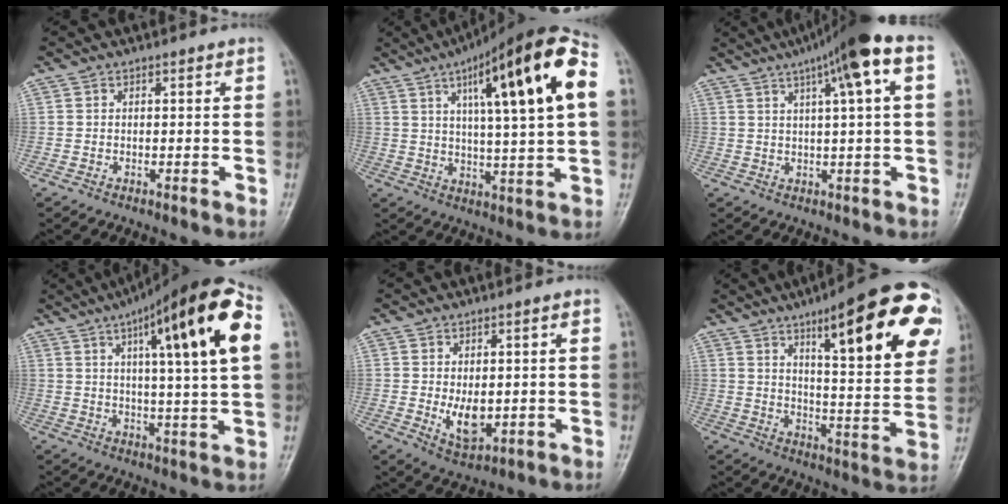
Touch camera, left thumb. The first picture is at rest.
{"total": 20.7, "force": [6.6, 3.4, 19.3], "torque": [-0.293, 0.011, 0.093]}
{"total": 12.5, "force": [5.3, 1.3, 11.2], "torque": [-0.182, 0.022, 0.077]}
{"total": 20.6, "force": [7.1, 3.1, 19.1], "torque": [-0.281, 0.007, 0.098]}
{"total": 7.0, "force": [-0.4, 3.8, 5.9], "torque": [-0.082, -0.009, 0.006]}
{"total": 25.8, "force": [11.2, 6.5, 22.3], "torque": [-0.276, -0.023, 0.155]}